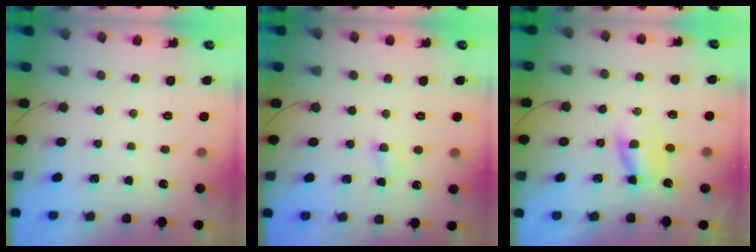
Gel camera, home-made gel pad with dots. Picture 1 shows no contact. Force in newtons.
{"total": 3.1, "press": 2.9, "slide": 1.1}
{"total": 3.3, "press": 3.0, "slide": 1.3}